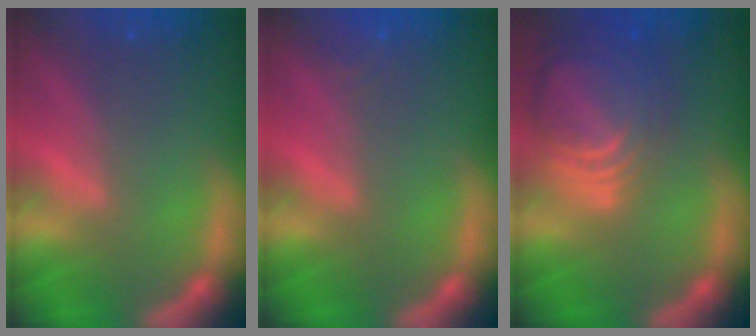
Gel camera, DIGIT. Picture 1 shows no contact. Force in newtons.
{"total": 1.4}
{"total": 9.5}